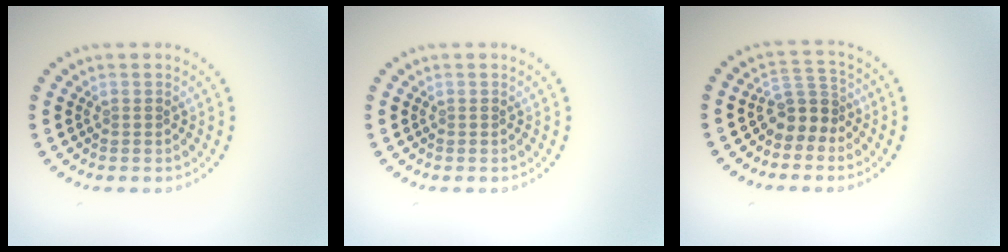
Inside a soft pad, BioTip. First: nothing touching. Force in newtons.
{"total": 0.0}
{"total": 2.8, "press": 2.3, "slide": 1.7}